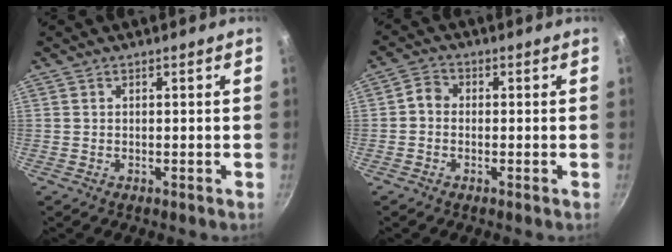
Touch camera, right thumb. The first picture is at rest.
{"total": 2.6, "force": [-0.5, 2.2, 1.3], "torque": [-0.023, 0.010, -0.021]}